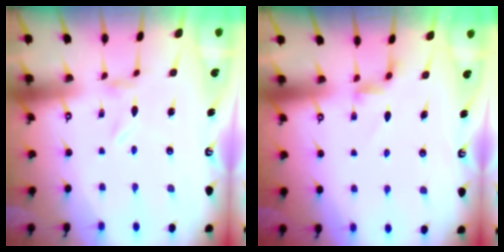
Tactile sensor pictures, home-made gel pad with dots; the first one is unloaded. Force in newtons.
{"total": 2.9, "press": 2.9, "slide": 0.4}